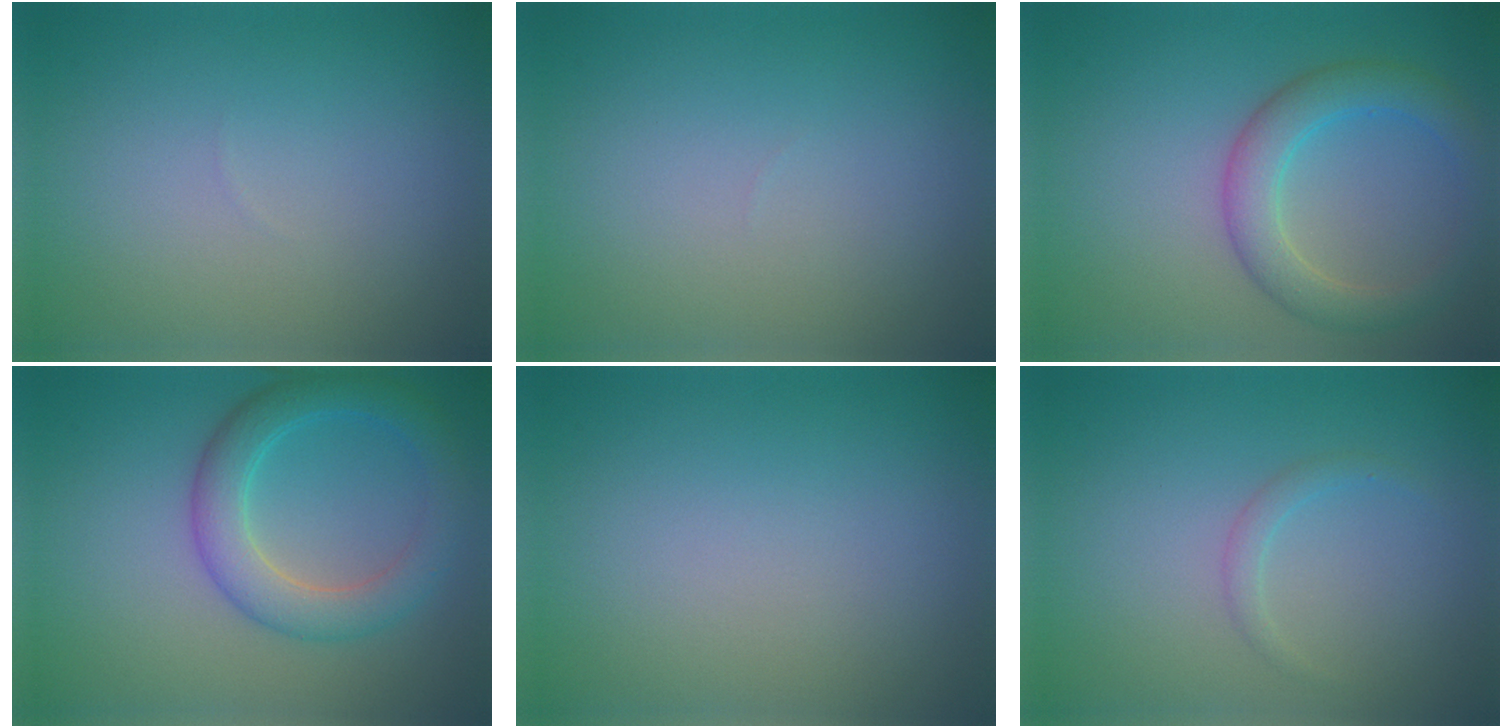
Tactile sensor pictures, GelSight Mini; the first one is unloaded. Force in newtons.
{"total": 0.0}
{"total": 4.2, "press": 4.2, "slide": 0.1}
{"total": 4.7, "press": 4.7, "slide": 0.2}
{"total": 0.0}
{"total": 1.1, "press": 1.1, "slide": 0.1}